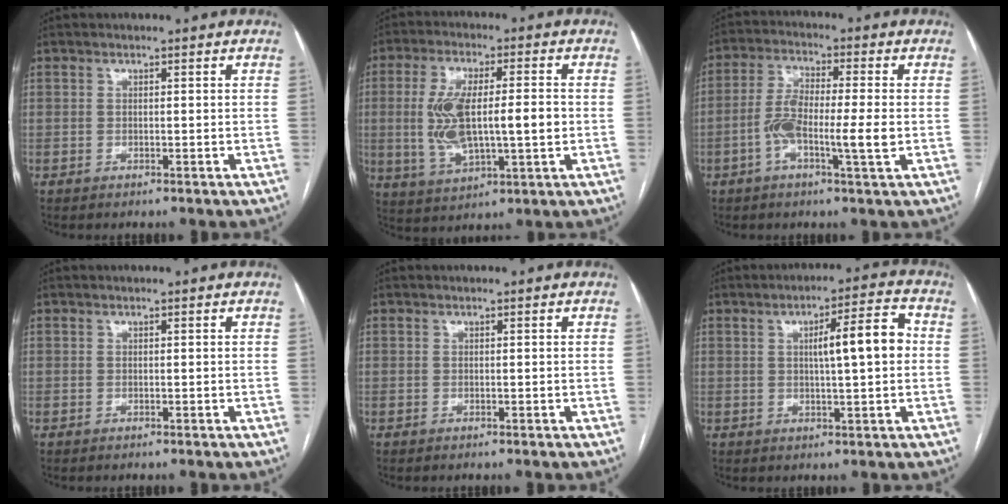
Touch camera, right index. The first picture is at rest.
{"total": 12.6, "force": [-0.3, 3.9, 12.0], "torque": [-0.241, 0.010, 0.003]}
{"total": 8.7, "force": [-1.9, 0.9, 8.4], "torque": [-0.163, 0.008, -0.042]}
{"total": 0.0}
{"total": 0.0}
{"total": 8.1, "force": [0.9, 0.9, 8.0], "torque": [-0.121, 0.017, 0.014]}